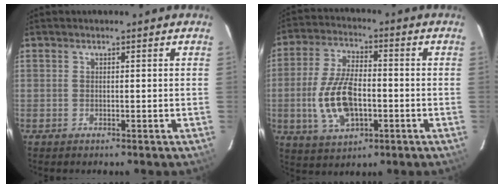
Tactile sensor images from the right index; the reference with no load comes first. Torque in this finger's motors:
{"motor_torque": [0.94, -0.67, 0.38, 0.09]}